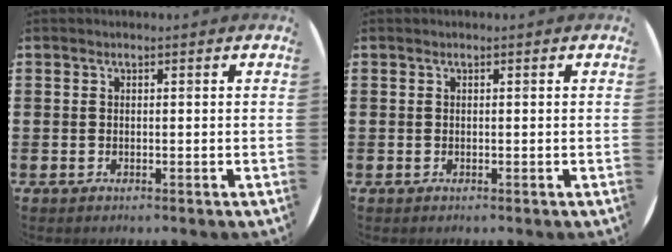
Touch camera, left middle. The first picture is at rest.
{"total": 0.0}